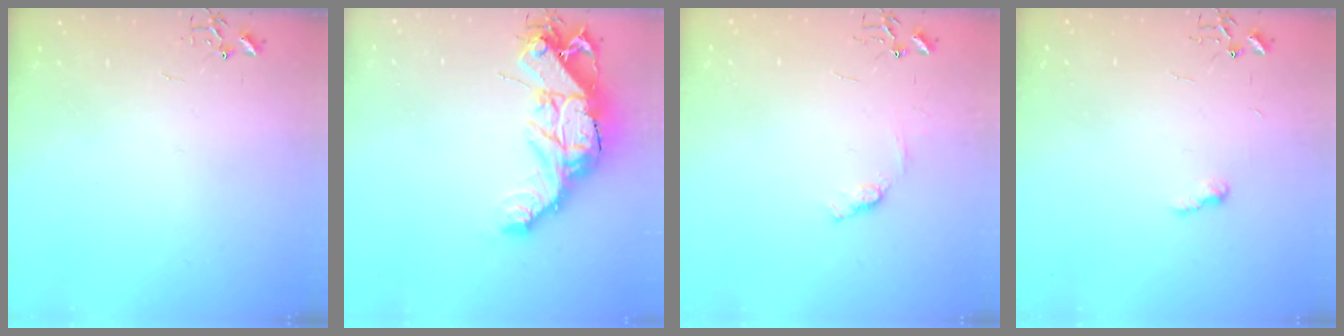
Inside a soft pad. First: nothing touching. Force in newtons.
{"total": 17.7, "press": 17.6, "slide": 1.5}
{"total": 7.2, "press": 7.1, "slide": 0.8}
{"total": 5.0, "press": 4.9, "slide": 0.7}